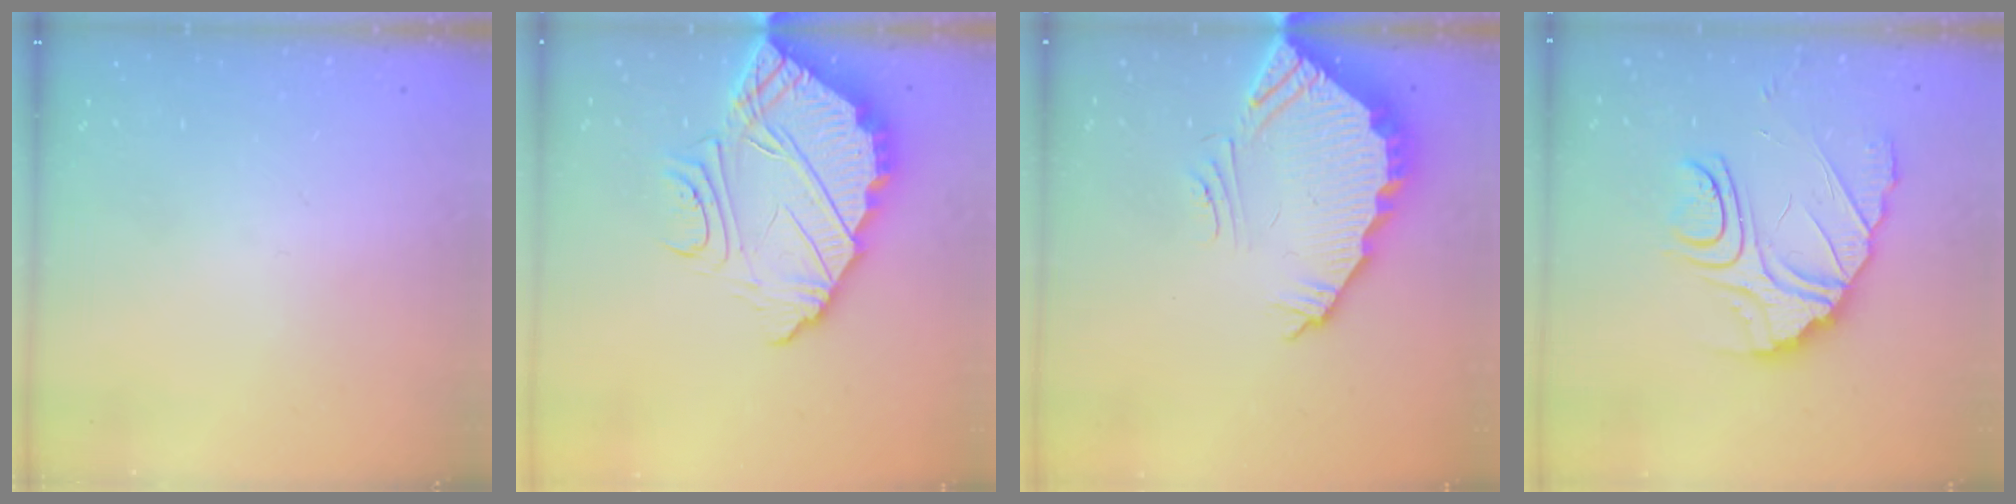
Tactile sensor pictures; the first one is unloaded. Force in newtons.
{"total": 8.1, "press": 8.1, "slide": 0.7}
{"total": 4.6, "press": 4.6, "slide": 0.4}
{"total": 10.6, "press": 10.5, "slide": 0.7}